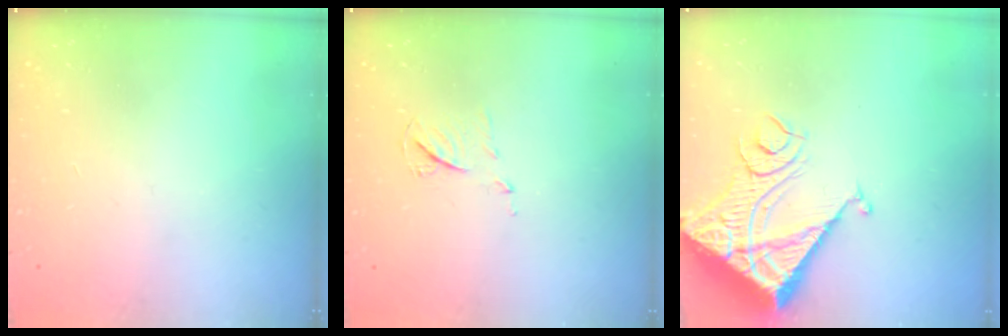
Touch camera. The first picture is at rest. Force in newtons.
{"total": 6.1, "press": 6.0, "slide": 0.7}
{"total": 16.7, "press": 16.6, "slide": 2.1}